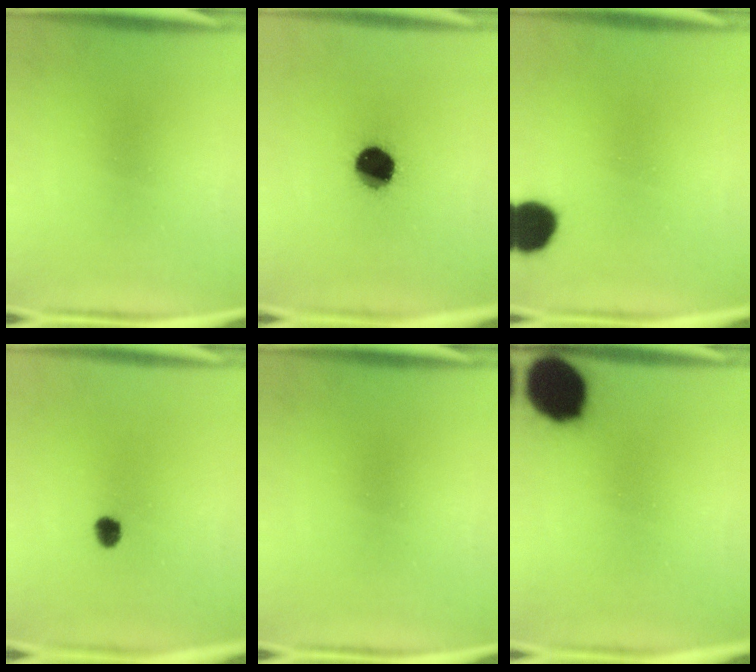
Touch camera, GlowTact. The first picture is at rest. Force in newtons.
{"total": 10.8}
{"total": 9.1}
{"total": 2.5}
{"total": 0.0}
{"total": 14.7}